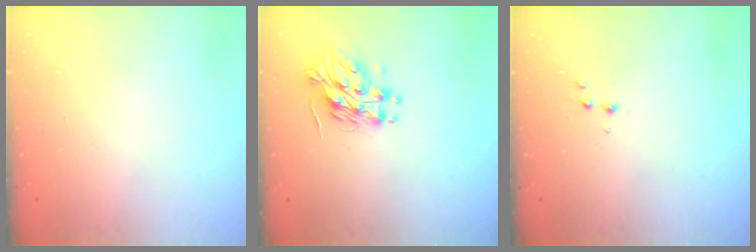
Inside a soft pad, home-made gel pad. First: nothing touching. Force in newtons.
{"total": 12.2, "press": 12.1, "slide": 1.2}
{"total": 3.2, "press": 3.1, "slide": 1.0}